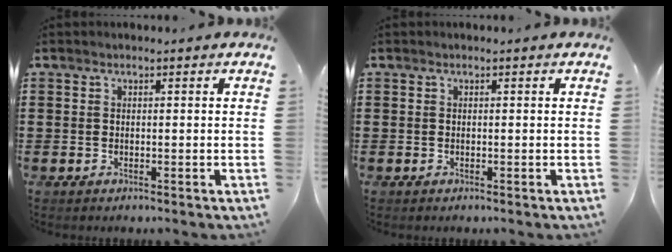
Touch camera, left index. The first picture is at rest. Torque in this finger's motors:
{"motor_torque": [0.00, 0.00, 0.00, 0.00]}